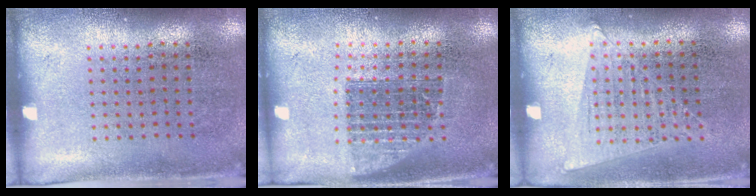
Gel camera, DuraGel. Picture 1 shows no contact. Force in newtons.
{"total": 1.4, "press": 1.2, "slide": 0.7}
{"total": 1.0, "press": 1.0, "slide": 0.4}